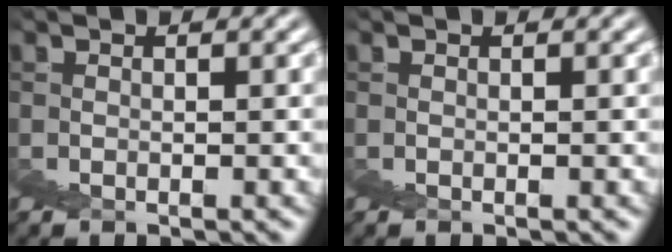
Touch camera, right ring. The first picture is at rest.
{"total": 0.0}